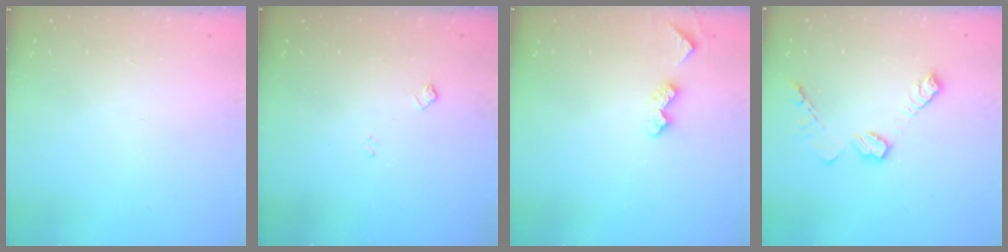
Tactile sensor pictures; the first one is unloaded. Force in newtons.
{"total": 5.1, "press": 5.0, "slide": 0.8}
{"total": 7.2, "press": 7.1, "slide": 0.7}
{"total": 10.8, "press": 10.8, "slide": 0.5}